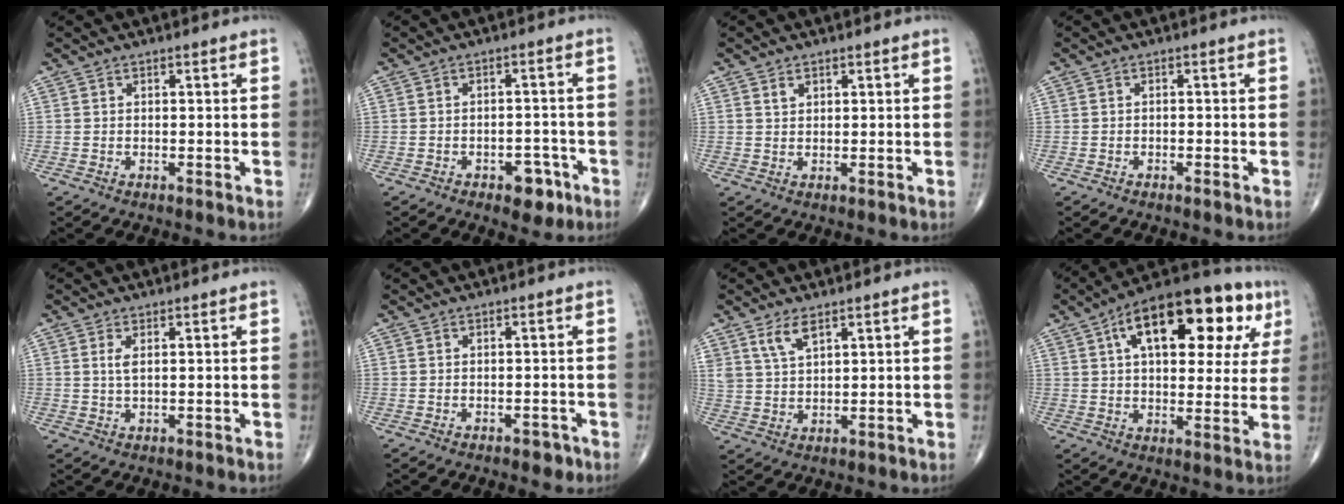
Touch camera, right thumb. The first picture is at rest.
{"total": 5.4, "force": [-2.9, 3.1, 3.2], "torque": [-0.019, 0.021, -0.036]}
{"total": 1.6, "force": [1.0, 1.0, 0.8], "torque": [-0.008, -0.003, 0.019]}
{"total": 0.5, "force": [-0.3, 0.3, 0.3], "torque": [-0.002, 0.002, -0.008]}
{"total": 2.0, "force": [0.6, 0.6, 1.8], "torque": [-0.043, -0.003, 0.017]}
{"total": 1.7, "force": [-1.1, 1.1, 0.8], "torque": [-0.002, 0.005, -0.013]}
{"total": 4.7, "force": [3.0, 1.9, 3.0], "torque": [-0.058, -0.015, 0.065]}
{"total": 23.5, "force": [9.1, 11.4, 18.4], "torque": [-0.242, 0.020, 0.132]}